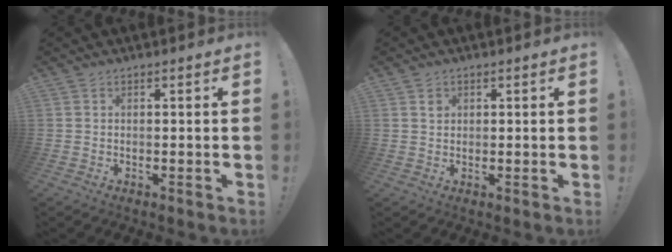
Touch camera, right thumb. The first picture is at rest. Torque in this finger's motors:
{"motor_torque": [-0.10, 0.00, 0.49, -0.44, 0.05]}